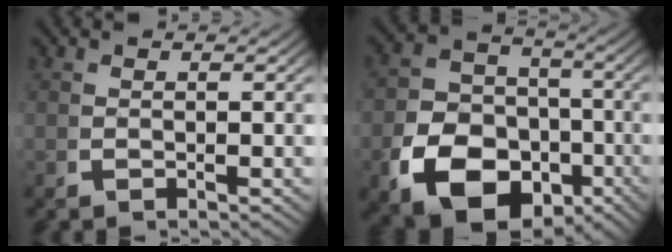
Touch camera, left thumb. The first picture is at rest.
{"total": 13.6, "force": [-4.5, 10.4, 7.4], "torque": [-0.146, -0.046, -0.068]}